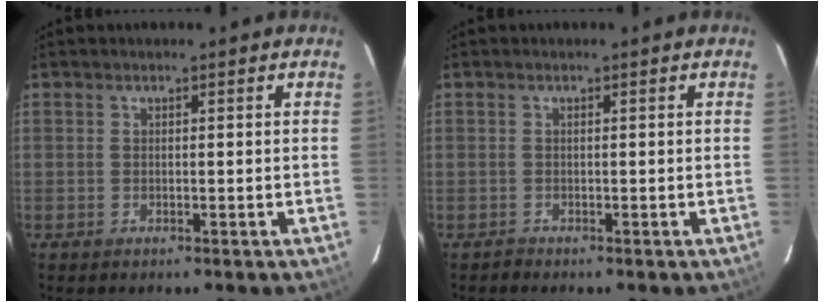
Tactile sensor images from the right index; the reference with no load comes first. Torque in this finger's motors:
{"motor_torque": [-0.11, 0.04, -0.13, -0.08]}